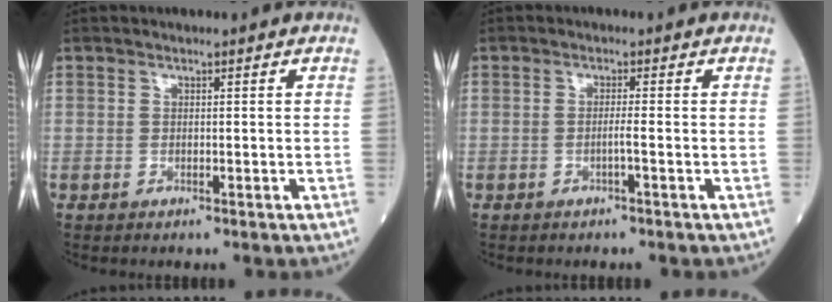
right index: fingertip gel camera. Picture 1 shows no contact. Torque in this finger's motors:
{"motor_torque": [-0.14, 0.13, -0.04, 0.00]}